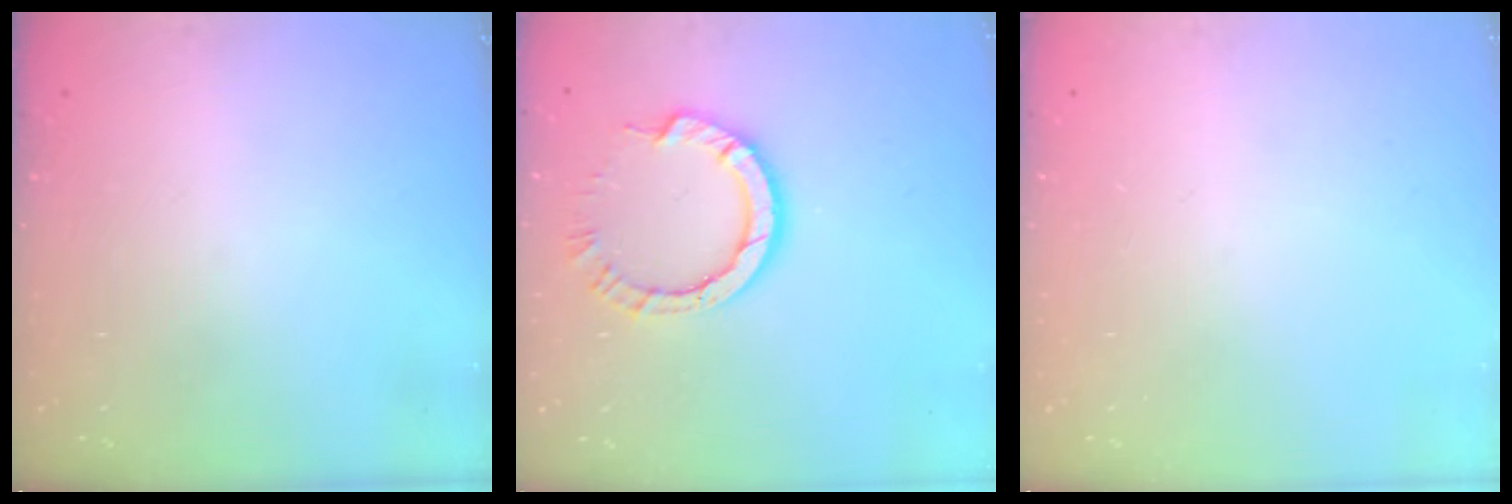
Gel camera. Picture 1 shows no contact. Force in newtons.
{"total": 9.2, "press": 9.1, "slide": 0.8}
{"total": 0.0}